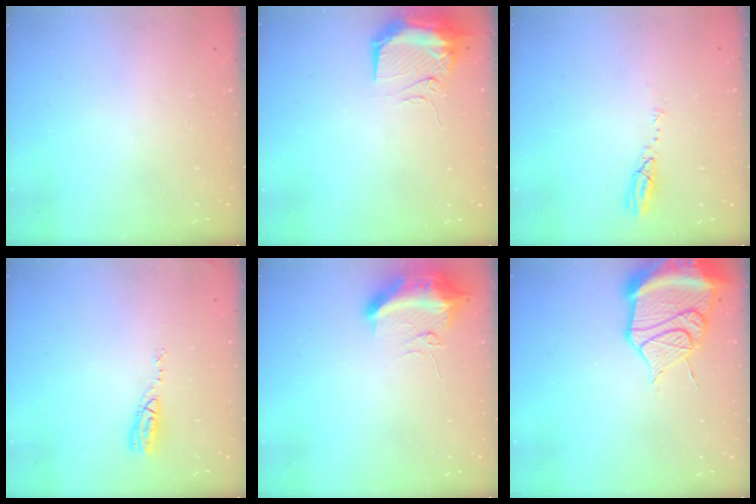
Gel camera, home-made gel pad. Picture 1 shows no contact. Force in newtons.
{"total": 11.5, "press": 11.3, "slide": 2.4}
{"total": 3.9, "press": 3.9, "slide": 0.4}
{"total": 7.9, "press": 7.9, "slide": 0.8}
{"total": 10.8, "press": 10.6, "slide": 1.9}
{"total": 18.2, "press": 17.9, "slide": 3.3}